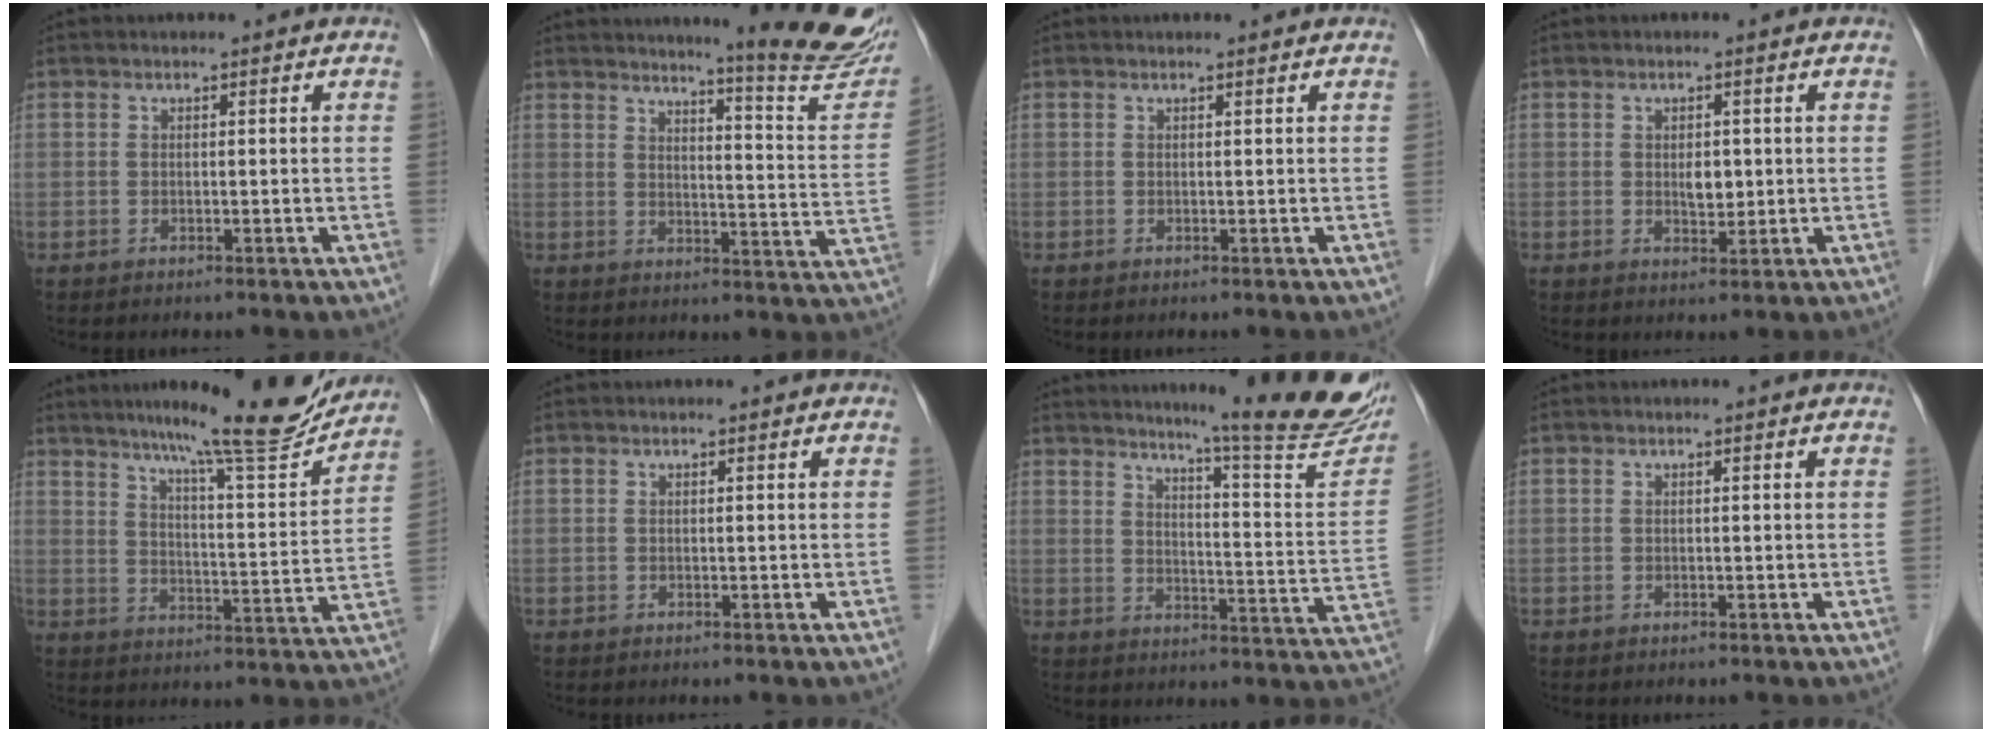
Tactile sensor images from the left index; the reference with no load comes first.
{"total": 16.0, "force": [14.1, -0.3, 7.4], "torque": [-0.094, -0.081, 0.160]}
{"total": 0.6, "force": [0.5, 0.0, 0.1], "torque": [-0.008, 0.002, 0.009]}
{"total": 2.4, "force": [0.3, 1.4, 2.0], "torque": [-0.035, -0.002, 0.007]}
{"total": 16.0, "force": [14.1, 0.4, 7.5], "torque": [-0.109, -0.020, 0.197]}
{"total": 0.0}
{"total": 20.7, "force": [17.7, 0.0, 10.8], "torque": [-0.142, -0.081, 0.214]}
{"total": 0.0}